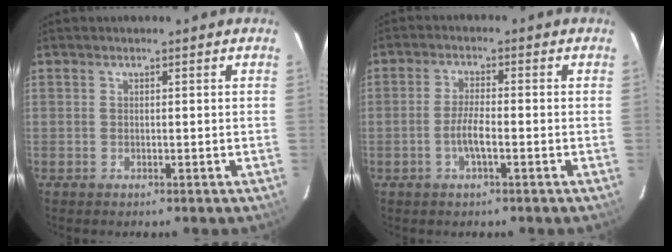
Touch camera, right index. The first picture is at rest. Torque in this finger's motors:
{"motor_torque": [0.88, -0.53, 0.52, 0.12]}